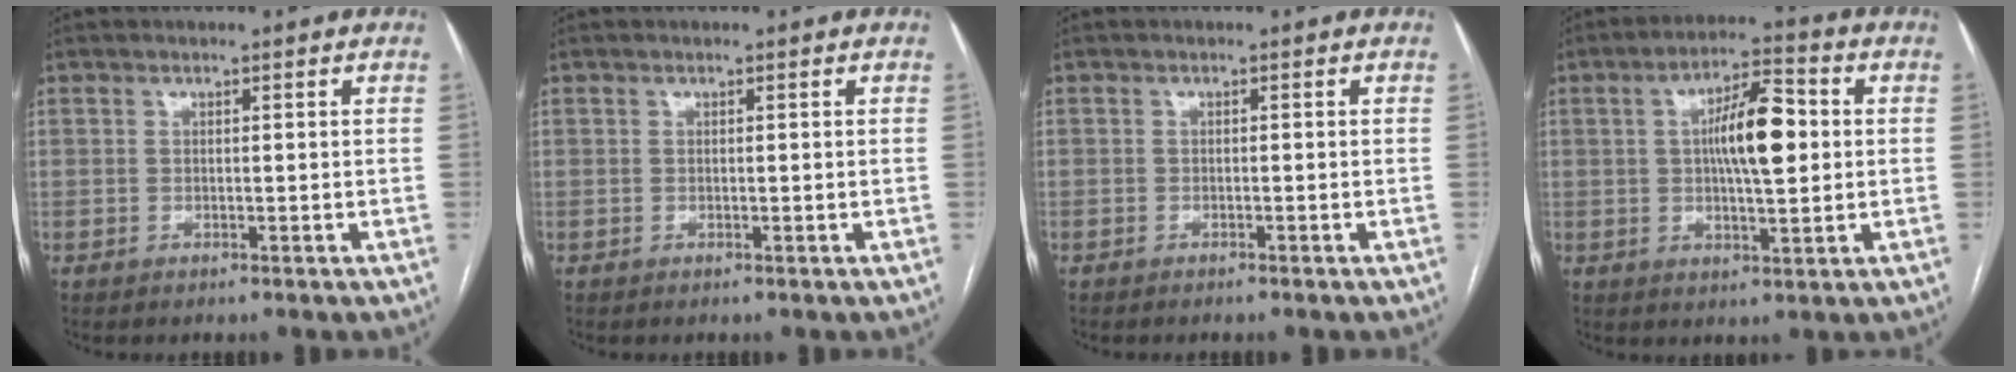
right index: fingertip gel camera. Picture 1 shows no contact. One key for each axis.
{"total": 0.0}
{"total": 1.0, "fx": -0.9, "fy": 0.0, "fz": 0.4, "tx": -0.008, "ty": 0.000, "tz": -0.013}
{"total": 10.0, "fx": 1.2, "fy": 2.6, "fz": 9.6, "tx": -0.167, "ty": 0.018, "tz": 0.017}